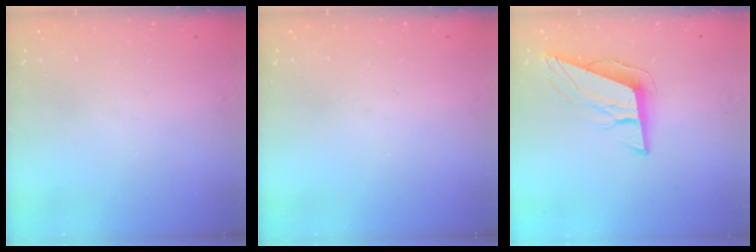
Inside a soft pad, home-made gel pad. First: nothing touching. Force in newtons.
{"total": 0.0}
{"total": 10.7, "press": 10.3, "slide": 2.6}